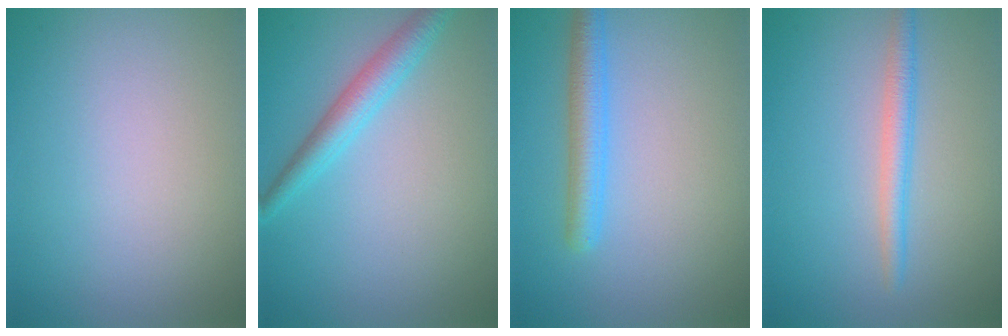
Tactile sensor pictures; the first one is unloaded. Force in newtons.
{"total": 2.9, "press": 2.9, "slide": 0.1}
{"total": 3.1, "press": 3.1, "slide": 0.1}
{"total": 2.1, "press": 2.1, "slide": 0.1}